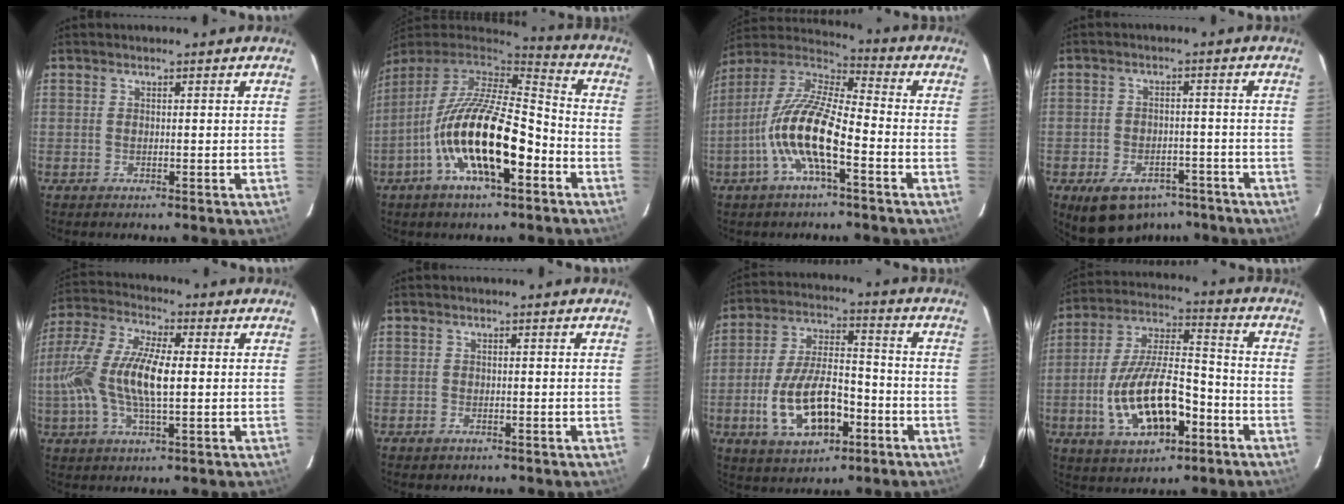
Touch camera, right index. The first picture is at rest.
{"total": 19.4, "force": [-7.3, 6.7, 16.8], "torque": [-0.310, -0.015, -0.136]}
{"total": 14.4, "force": [-5.5, 3.6, 12.8], "torque": [-0.258, -0.004, -0.112]}
{"total": 11.8, "force": [-7.8, 7.1, 5.2], "torque": [-0.111, 0.011, -0.098]}
{"total": 15.4, "force": [-0.6, 5.4, 14.4], "torque": [-0.298, 0.009, -0.017]}
{"total": 1.4, "force": [-0.9, 1.0, 0.3], "torque": [-0.007, 0.002, -0.011]}
{"total": 14.9, "force": [-5.5, 7.2, 11.8], "torque": [-0.238, 0.005, -0.083]}
{"total": 17.3, "force": [-6.3, 7.6, 14.2], "torque": [-0.290, 0.002, -0.099]}